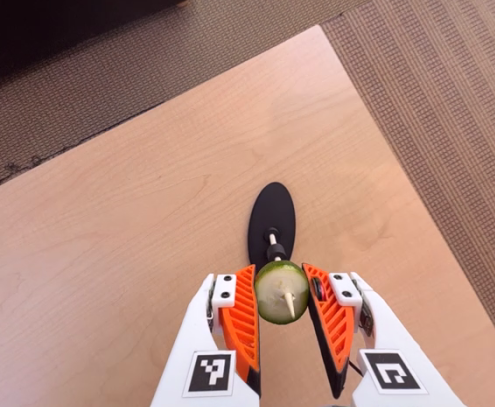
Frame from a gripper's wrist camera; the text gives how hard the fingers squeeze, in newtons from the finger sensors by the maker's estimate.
{"total": 13.4, "left": 13.7, "right": 13.2}